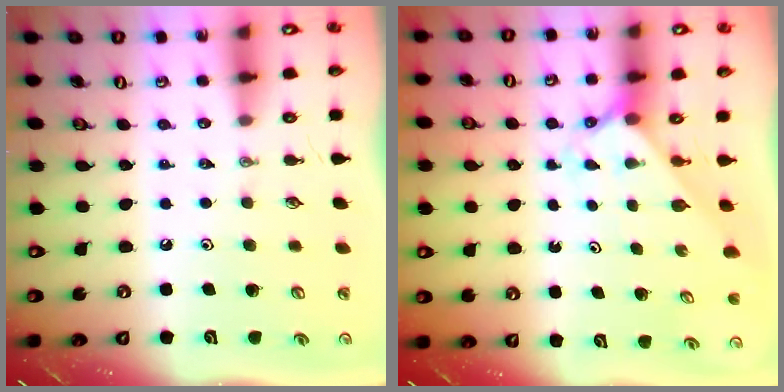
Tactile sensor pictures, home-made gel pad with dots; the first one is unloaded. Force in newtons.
{"total": 2.1, "press": 2.1, "slide": 0.2}